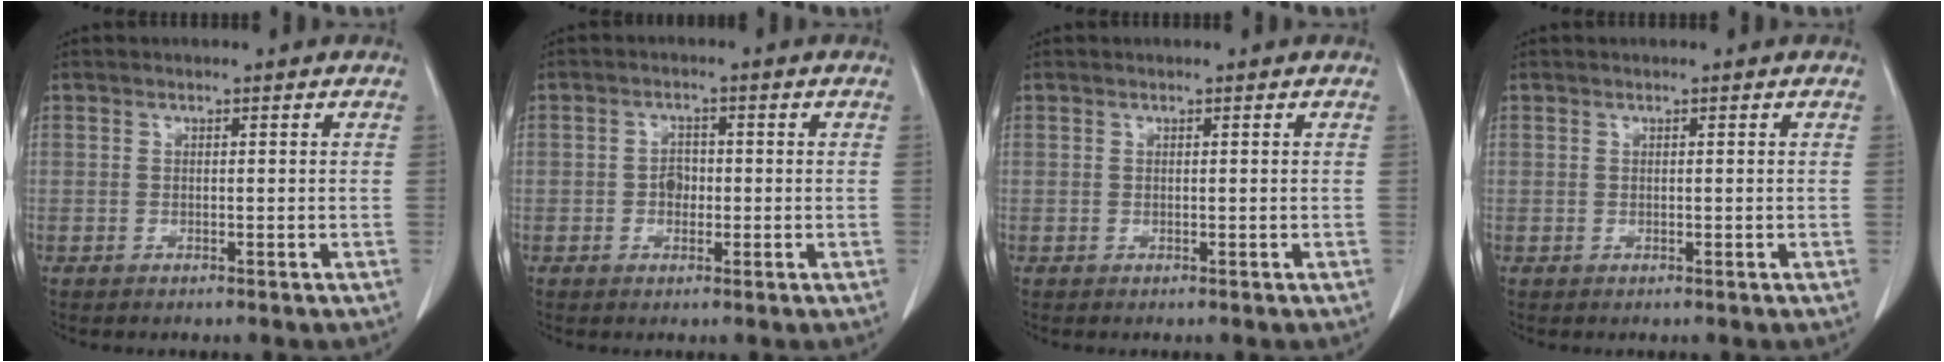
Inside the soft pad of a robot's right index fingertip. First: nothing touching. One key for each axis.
{"total": 2.2, "fx": -0.4, "fy": 1.7, "fz": 1.4, "tx": -0.016, "ty": 0.009, "tz": -0.005}
{"total": 0.0}
{"total": 0.0}